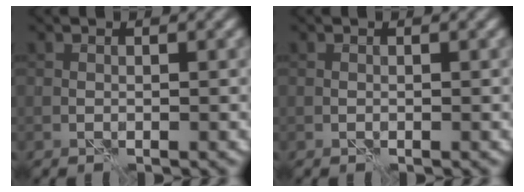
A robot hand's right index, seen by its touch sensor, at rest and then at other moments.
{"total": 0.0}